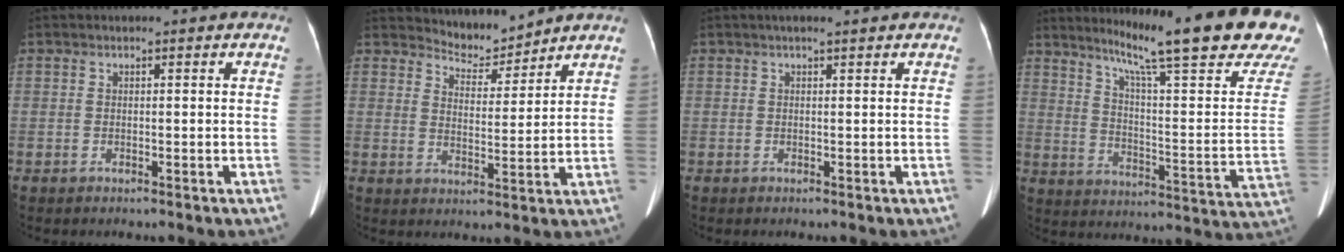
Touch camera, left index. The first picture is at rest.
{"total": 5.0, "force": [5.0, 0.4, -0.5], "torque": [0.002, -0.005, 0.086]}
{"total": 2.0, "force": [1.6, 0.0, 1.2], "torque": [-0.018, 0.016, 0.026]}
{"total": 25.7, "force": [19.8, 0.3, 16.3], "torque": [-0.239, -0.070, 0.261]}